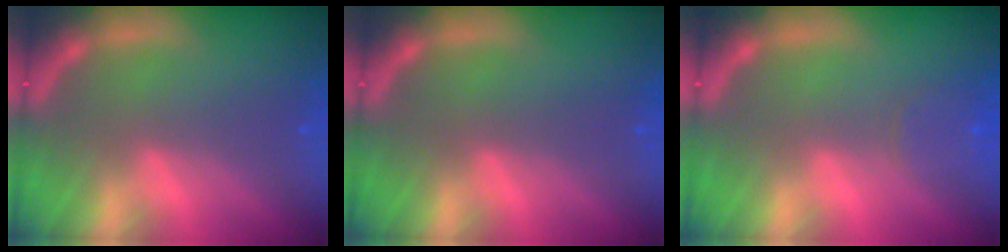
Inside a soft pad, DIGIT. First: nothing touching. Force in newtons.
{"total": 0.0}
{"total": 2.4}